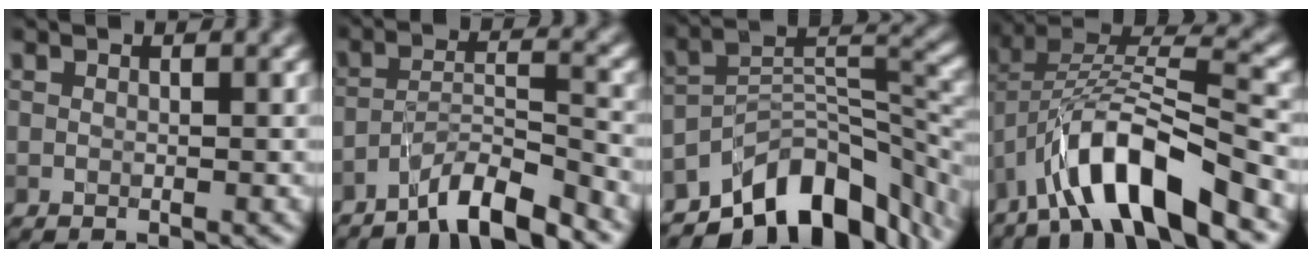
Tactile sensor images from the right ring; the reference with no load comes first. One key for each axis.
{"total": 6.1, "fx": -5.1, "fy": 0.7, "fz": 3.3, "tx": -0.049, "ty": 0.009, "tz": -0.092}
{"total": 11.0, "fx": -7.5, "fy": 5.1, "fz": 6.3, "tx": -0.093, "ty": 0.011, "tz": -0.137}
{"total": 9.0, "fx": -5.5, "fy": 2.5, "fz": 6.7, "tx": -0.110, "ty": 0.017, "tz": -0.099}